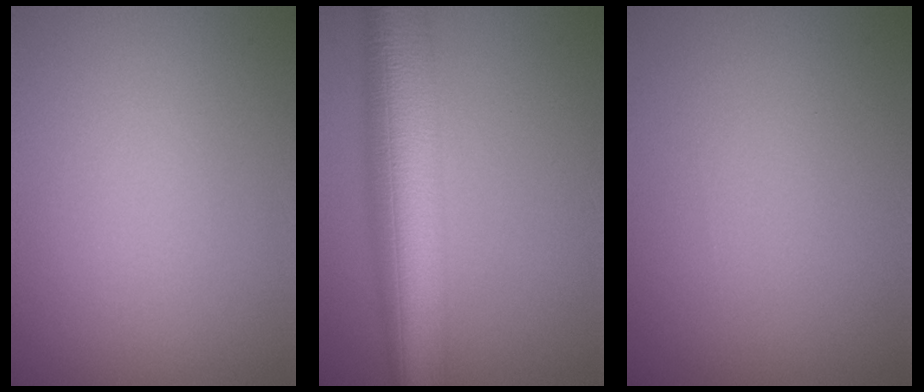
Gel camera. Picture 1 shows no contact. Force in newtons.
{"total": 10.8, "press": 10.8, "slide": 0.4}
{"total": 0.0}